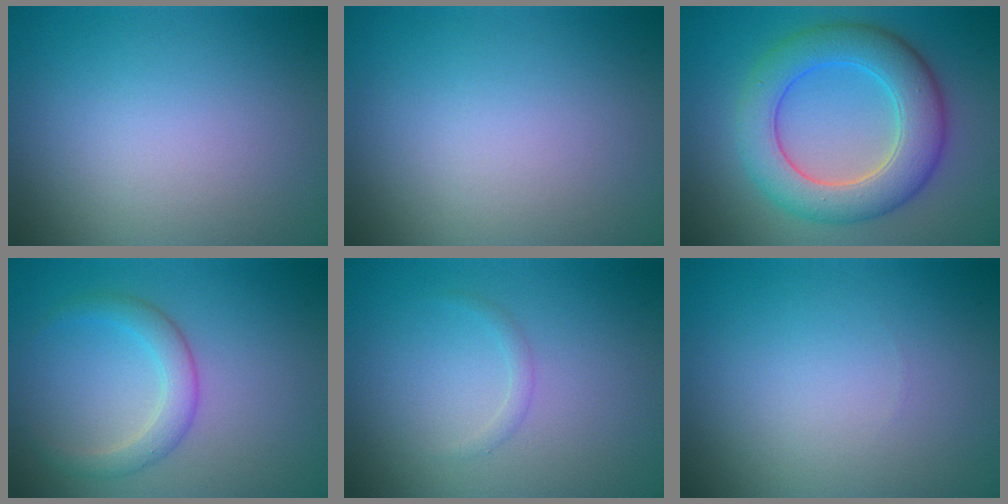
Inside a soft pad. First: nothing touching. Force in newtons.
{"total": 0.0}
{"total": 7.2, "press": 7.2, "slide": 0.5}
{"total": 2.7, "press": 2.7, "slide": 0.2}
{"total": 0.8, "press": 0.8, "slide": 0.1}
{"total": 0.0}